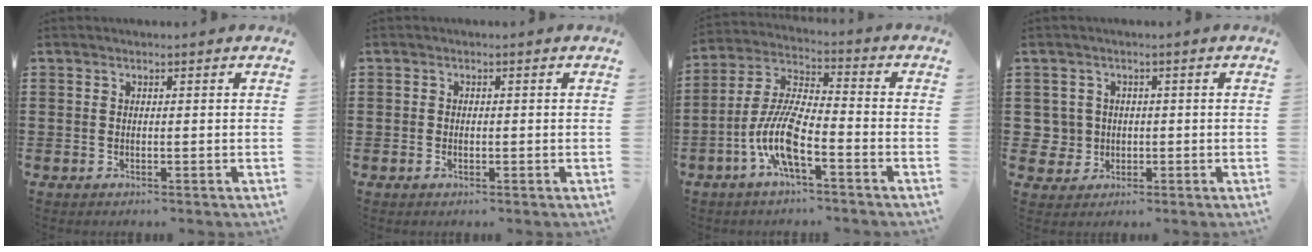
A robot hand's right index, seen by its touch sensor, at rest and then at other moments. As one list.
[{"total": 0.7, "force": [-0.3, 0.5, 0.3], "torque": [-0.008, 0.001, -0.007]}, {"total": 9.9, "force": [-4.5, 2.6, 8.4], "torque": [-0.199, -0.007, -0.090]}, {"total": 3.4, "force": [-0.2, 3.4, 0.5], "torque": [-0.027, 0.008, -0.005]}]